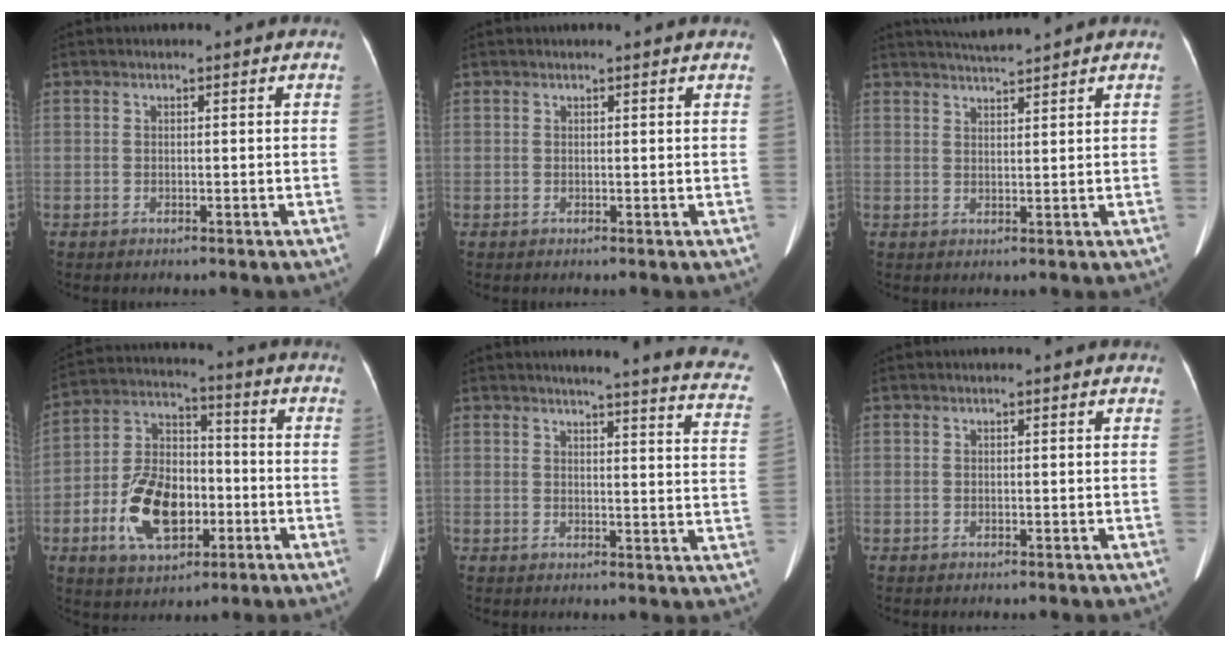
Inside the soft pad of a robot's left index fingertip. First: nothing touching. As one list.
[{"total": 1.5, "force": [1.3, -0.1, 0.6], "torque": [-0.016, 0.009, 0.016]}, {"total": 4.3, "force": [4.0, -0.9, 1.1], "torque": [-0.020, 0.013, 0.070]}, {"total": 13.7, "force": [-4.4, 8.0, 10.2], "torque": [-0.215, 0.017, -0.071]}, {"total": 17.3, "force": [15.4, 0.7, 7.9], "torque": [-0.088, -0.063, 0.155]}, {"total": 0.0}]